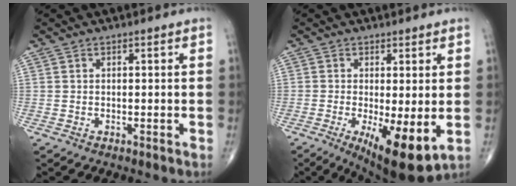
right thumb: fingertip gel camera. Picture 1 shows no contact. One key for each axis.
{"total": 10.8, "fx": -2.4, "fy": 3.3, "fz": 10.0, "tx": -0.157, "ty": -0.027, "tz": -0.029}